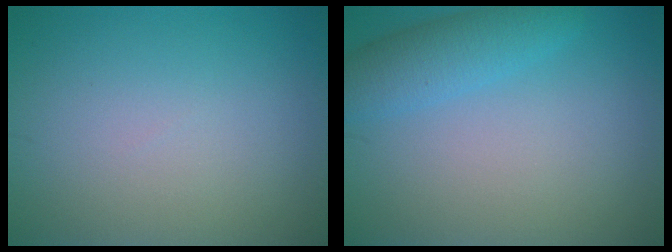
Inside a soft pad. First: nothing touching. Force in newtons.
{"total": 3.5, "press": 3.5, "slide": 0.1}